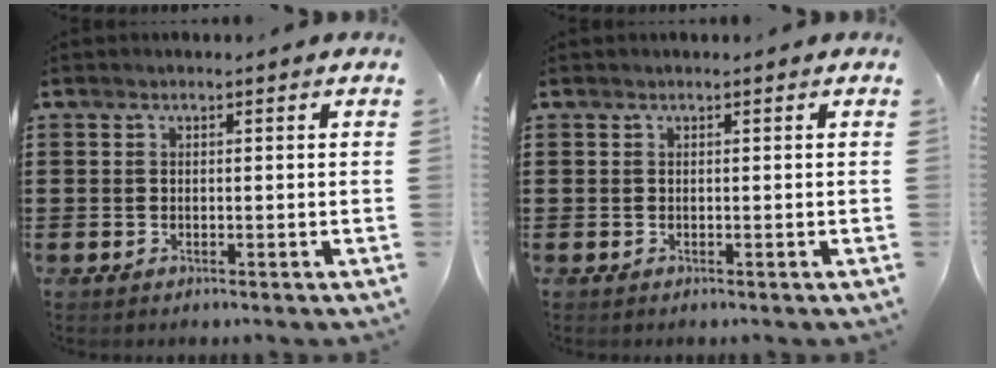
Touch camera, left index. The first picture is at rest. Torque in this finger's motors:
{"motor_torque": [0.00, 0.00, 0.00, 0.00]}